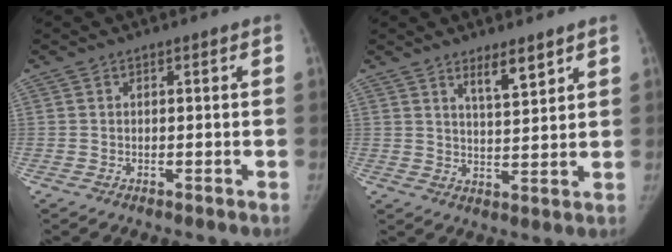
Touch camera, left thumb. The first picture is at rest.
{"total": 5.3, "force": [3.7, 1.3, 3.6], "torque": [-0.051, -0.033, 0.065]}